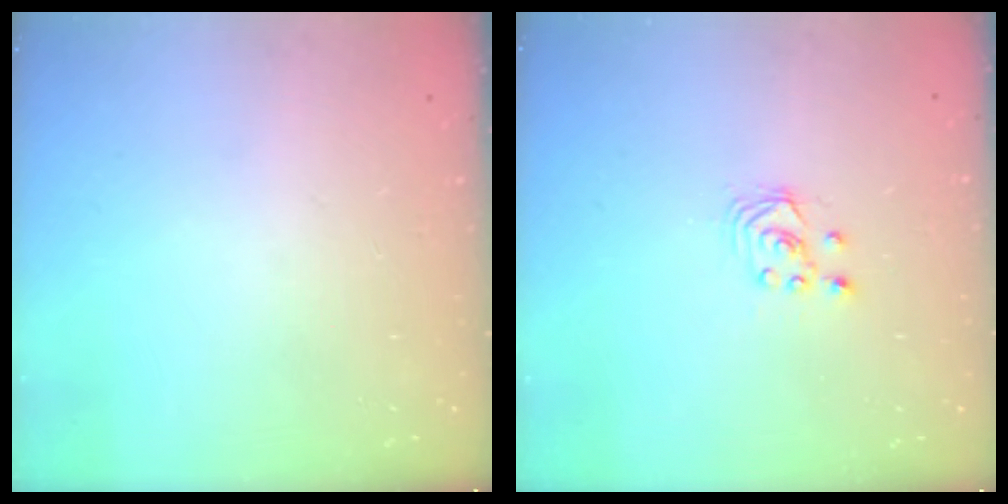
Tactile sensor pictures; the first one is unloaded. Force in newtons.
{"total": 2.6, "press": 2.6, "slide": 0.3}